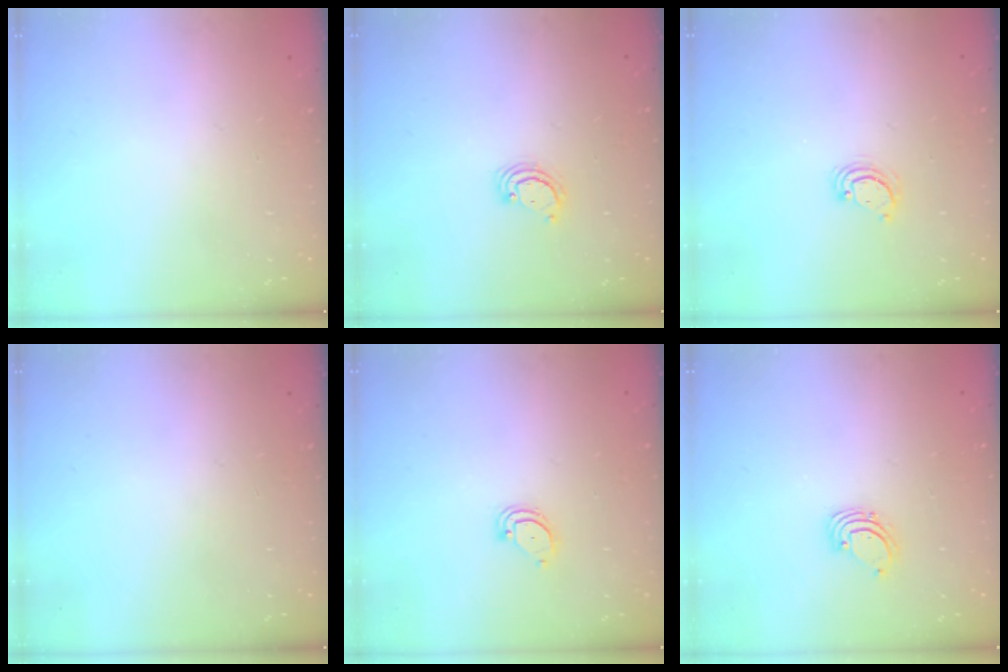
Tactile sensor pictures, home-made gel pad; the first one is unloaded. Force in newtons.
{"total": 2.6, "press": 2.6, "slide": 0.3}
{"total": 3.2, "press": 3.2, "slide": 0.3}
{"total": 0.0}
{"total": 2.9, "press": 2.9, "slide": 0.2}
{"total": 1.6, "press": 1.6, "slide": 0.1}